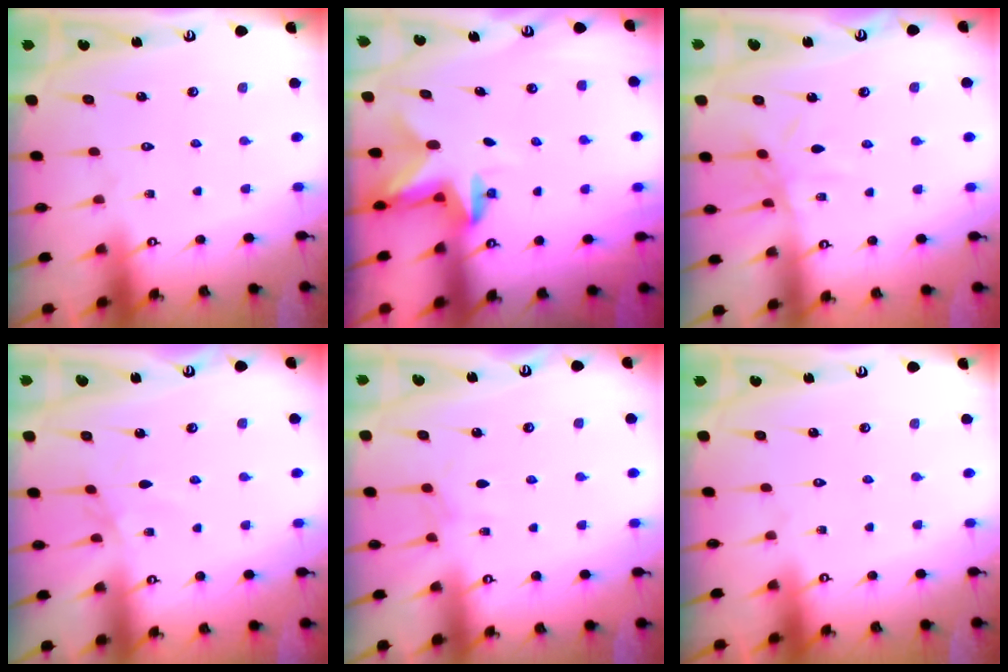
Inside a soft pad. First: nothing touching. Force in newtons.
{"total": 2.8, "press": 2.8, "slide": 0.6}
{"total": 6.2, "press": 6.2, "slide": 0.5}
{"total": 1.8, "press": 1.7, "slide": 0.4}
{"total": 4.6, "press": 4.6, "slide": 0.3}
{"total": 0.0}